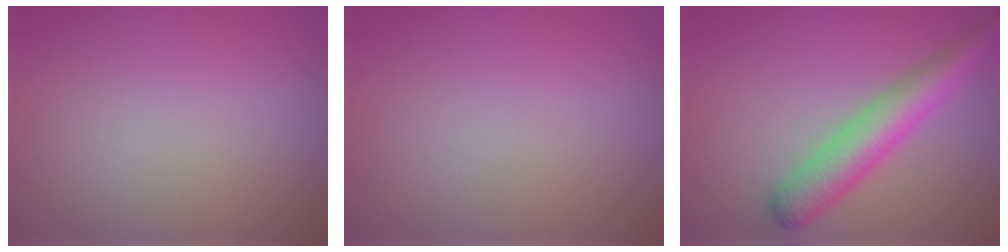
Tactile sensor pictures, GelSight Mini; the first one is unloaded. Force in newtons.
{"total": 0.0}
{"total": 5.6, "press": 5.6, "slide": 0.1}